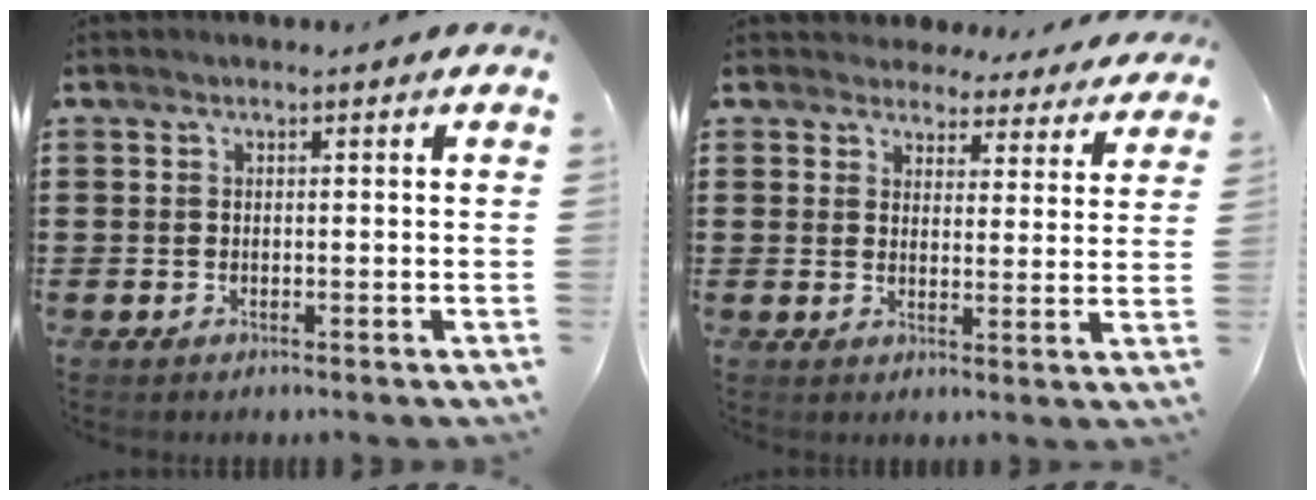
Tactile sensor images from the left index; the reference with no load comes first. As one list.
[{"total": 3.9, "force": [3.7, 1.1, 0.3], "torque": [-0.017, -0.018, 0.063]}]